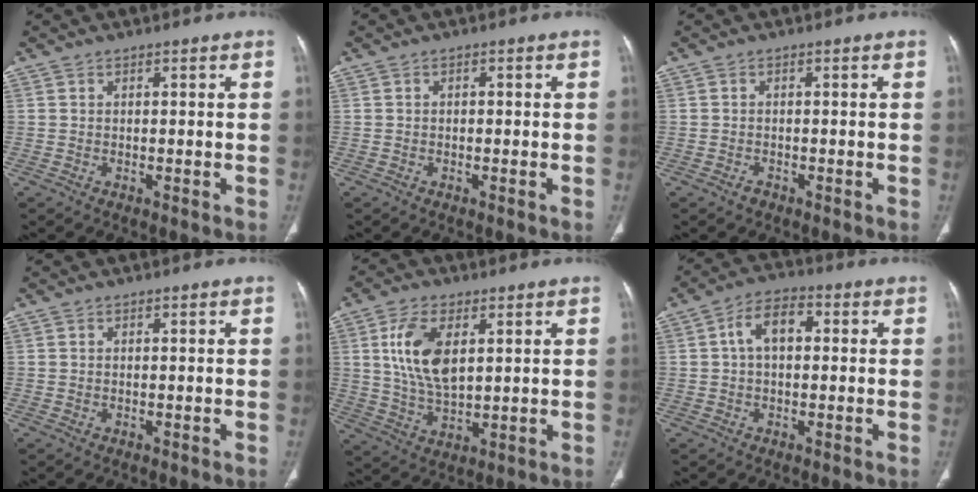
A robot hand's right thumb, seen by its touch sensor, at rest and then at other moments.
{"total": 0.5, "force": [-0.1, 0.4, 0.3], "torque": [0.000, 0.003, -0.006]}
{"total": 1.0, "force": [-0.8, 0.5, 0.3], "torque": [-0.005, 0.001, -0.014]}
{"total": 0.0}
{"total": 11.0, "force": [3.0, 5.8, 8.9], "torque": [-0.168, -0.013, 0.062]}
{"total": 6.8, "force": [0.8, 4.2, 5.3], "torque": [-0.086, 0.024, 0.005]}